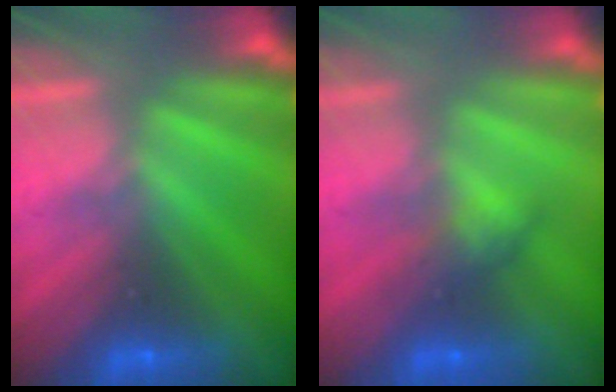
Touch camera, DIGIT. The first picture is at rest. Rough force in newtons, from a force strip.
{"total": 2.7}